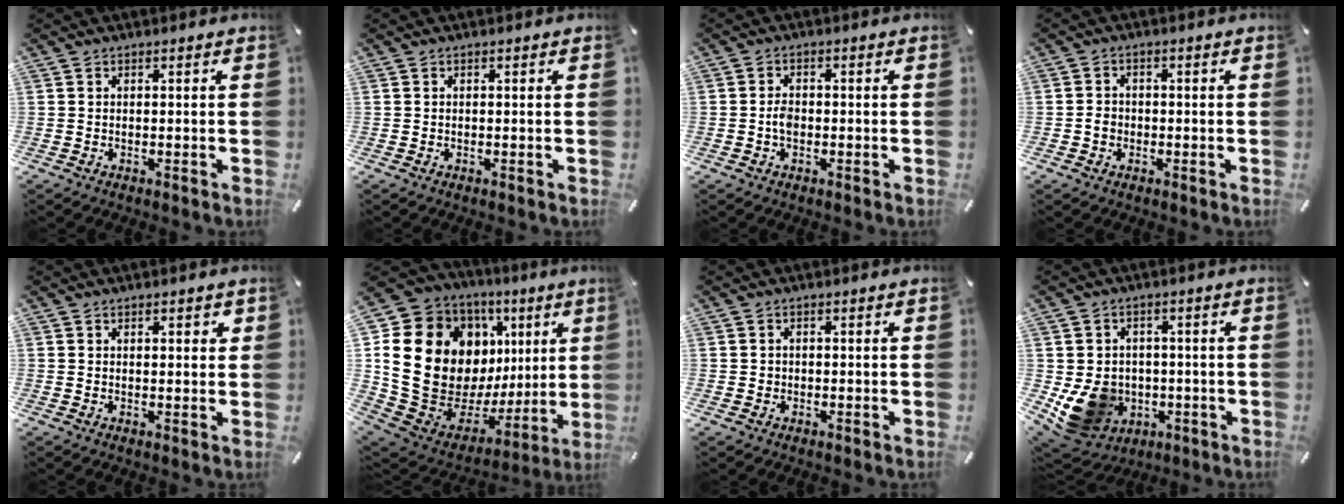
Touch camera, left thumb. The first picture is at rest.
{"total": 0.0}
{"total": 2.6, "force": [-0.7, 1.6, 2.0], "torque": [-0.038, 0.006, -0.013]}
{"total": 2.8, "force": [-0.8, 2.4, 1.1], "torque": [-0.021, 0.006, -0.016]}
{"total": 1.5, "force": [0.8, 0.9, 0.7], "torque": [-0.007, 0.001, 0.012]}
{"total": 24.2, "force": [4.7, 17.8, 15.8], "torque": [-0.272, -0.080, 0.128]}
{"total": 1.2, "force": [0.0, 1.1, 0.2], "torque": [-0.005, 0.006, -0.003]}
{"total": 12.1, "force": [-1.9, 10.7, 5.2], "torque": [-0.118, -0.003, -0.026]}